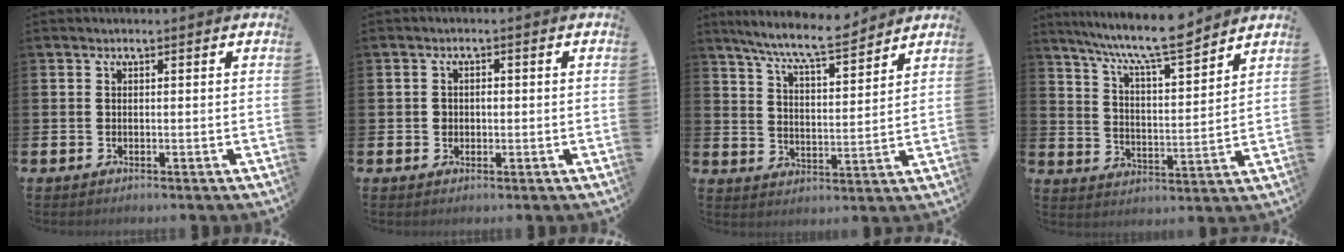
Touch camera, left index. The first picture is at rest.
{"total": 1.4, "force": [0.0, 1.2, 0.6], "torque": [-0.001, 0.003, -0.006]}
{"total": 8.3, "force": [7.6, 0.6, 3.2], "torque": [-0.082, -0.042, 0.135]}
{"total": 9.2, "force": [8.4, 0.6, 3.8], "torque": [-0.096, -0.055, 0.146]}